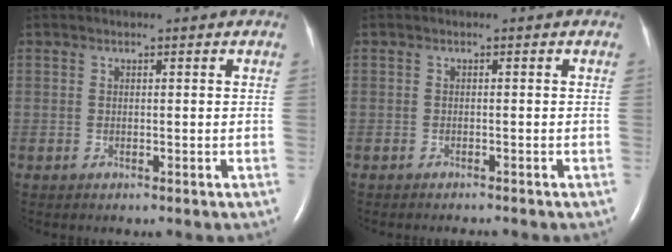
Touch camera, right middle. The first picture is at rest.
{"total": 1.5, "force": [-1.4, 0.2, 0.4], "torque": [-0.010, -0.004, -0.017]}